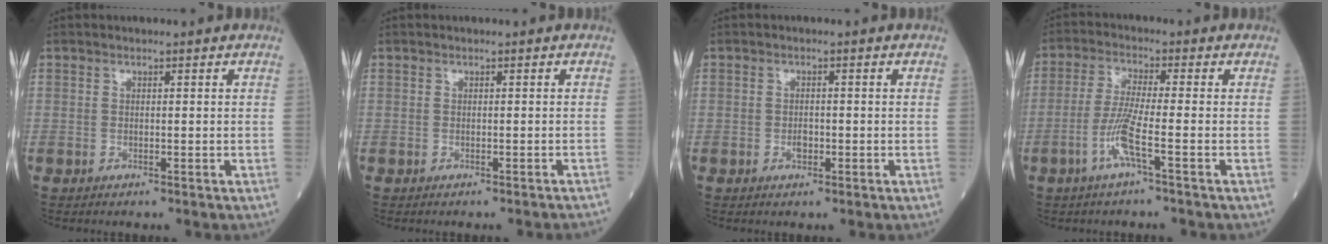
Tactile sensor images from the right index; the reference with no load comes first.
{"total": 2.4, "force": [-2.3, -0.3, 0.6], "torque": [-0.005, -0.006, -0.022]}
{"total": 1.3, "force": [-0.5, 0.7, 1.0], "torque": [-0.018, 0.002, -0.008]}
{"total": 5.7, "force": [-2.4, -0.6, 5.2], "torque": [-0.108, -0.005, -0.053]}